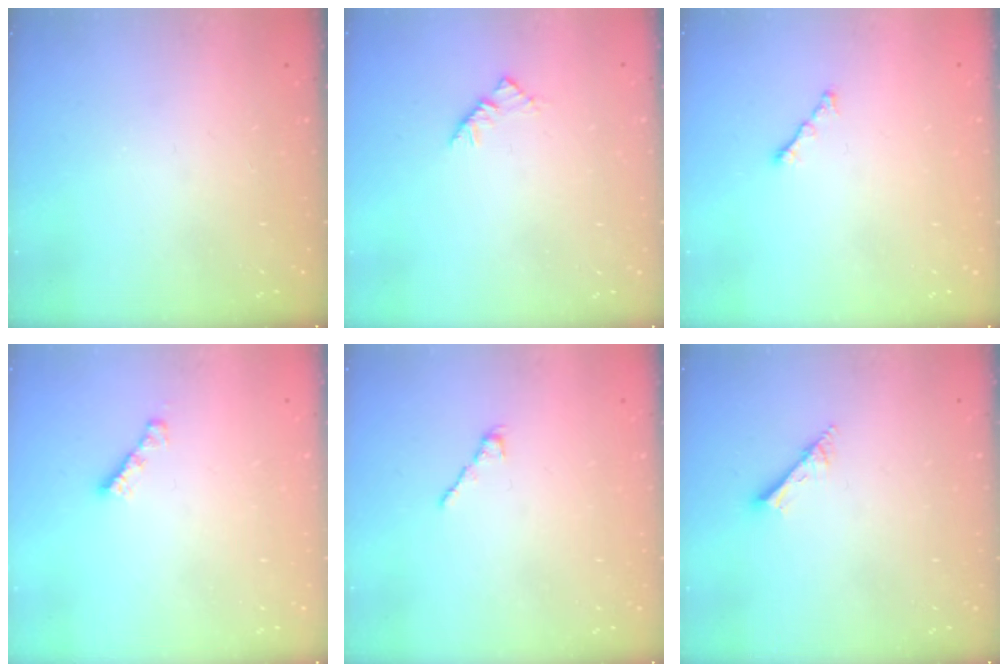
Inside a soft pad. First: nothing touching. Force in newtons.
{"total": 2.9, "press": 2.8, "slide": 0.7}
{"total": 1.7, "press": 1.6, "slide": 0.6}
{"total": 2.7, "press": 2.7, "slide": 0.3}
{"total": 1.7, "press": 1.5, "slide": 0.6}
{"total": 2.5, "press": 2.5, "slide": 0.2}